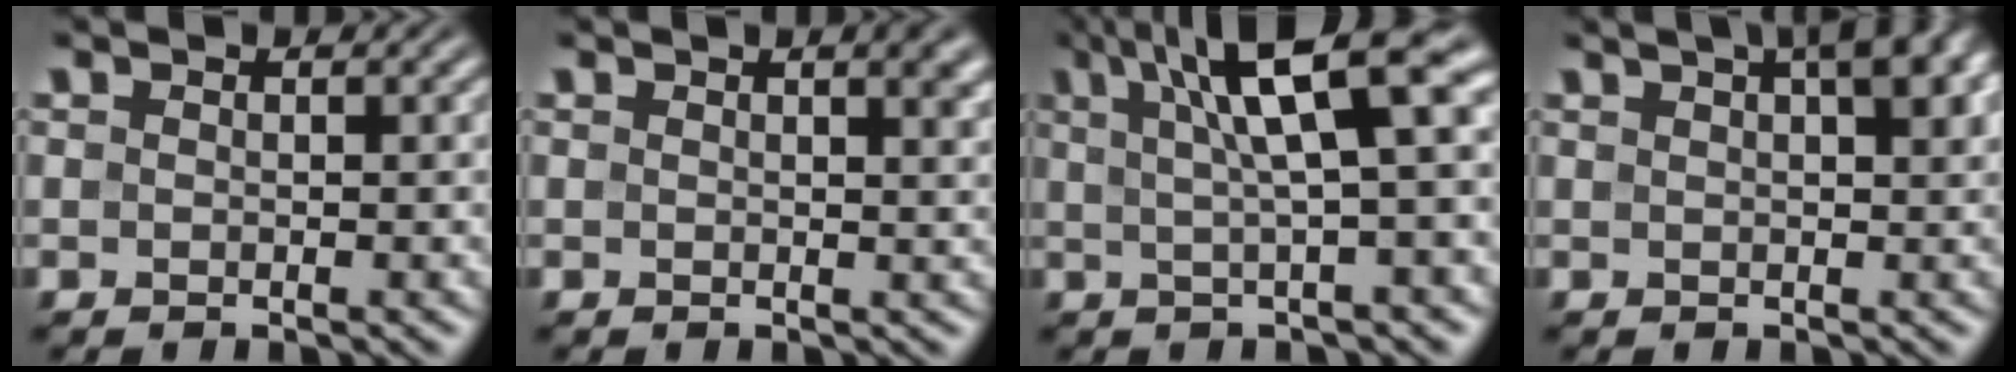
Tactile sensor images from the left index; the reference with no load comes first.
{"total": 3.3, "force": [1.6, 1.3, 2.6], "torque": [-0.016, 0.009, 0.016]}
{"total": 9.4, "force": [3.3, 2.2, 8.5], "torque": [-0.123, 0.026, 0.050]}
{"total": 6.0, "force": [3.1, 1.9, 4.8], "torque": [-0.048, 0.027, 0.036]}